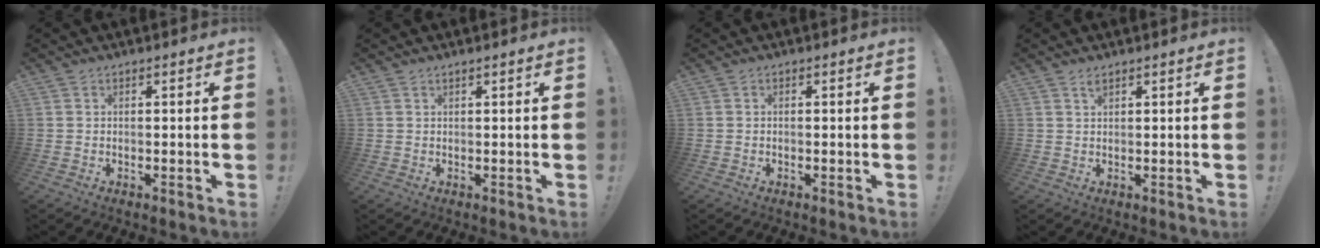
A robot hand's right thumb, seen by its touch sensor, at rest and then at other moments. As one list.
[{"total": 0.5, "force": [0.4, -0.2, 0.3], "torque": [-0.010, 0.002, 0.009]}, {"total": 0.0}, {"total": 1.5, "force": [1.2, 0.3, 0.8], "torque": [-0.004, -0.009, 0.020]}]